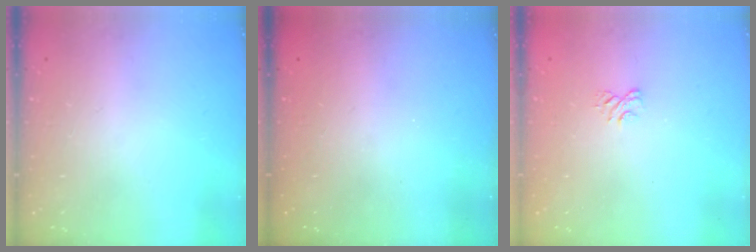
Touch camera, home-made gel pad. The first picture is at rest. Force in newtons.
{"total": 2.4, "press": 2.2, "slide": 0.8}
{"total": 4.7, "press": 4.5, "slide": 1.2}